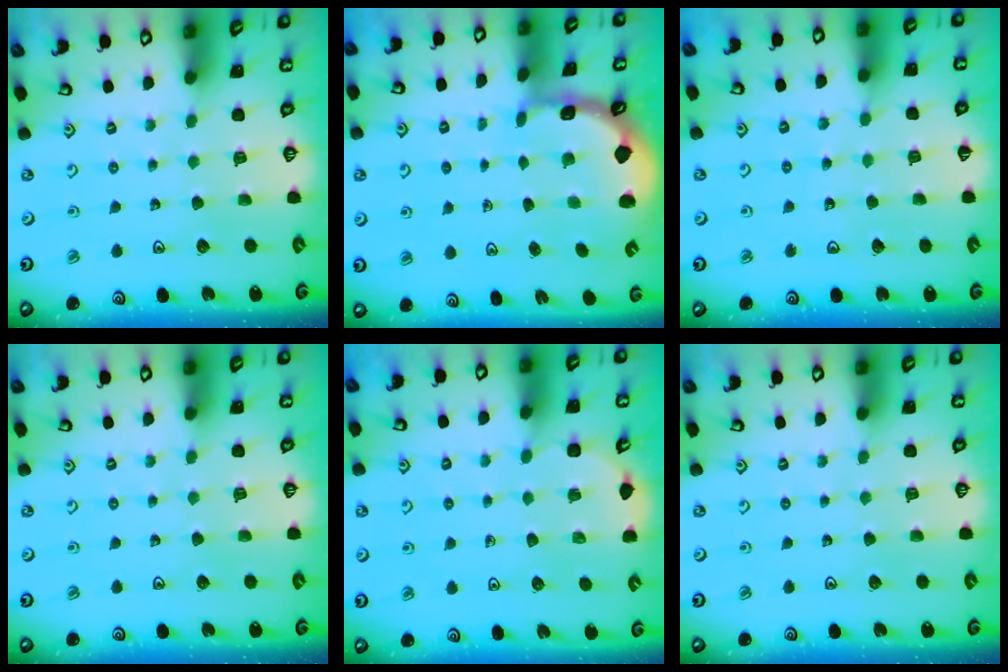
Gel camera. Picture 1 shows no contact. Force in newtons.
{"total": 1.3, "press": 1.2, "slide": 0.4}
{"total": 2.7, "press": 2.7, "slide": 0.3}
{"total": 0.0}
{"total": 2.7, "press": 2.6, "slide": 0.8}
{"total": 0.0}